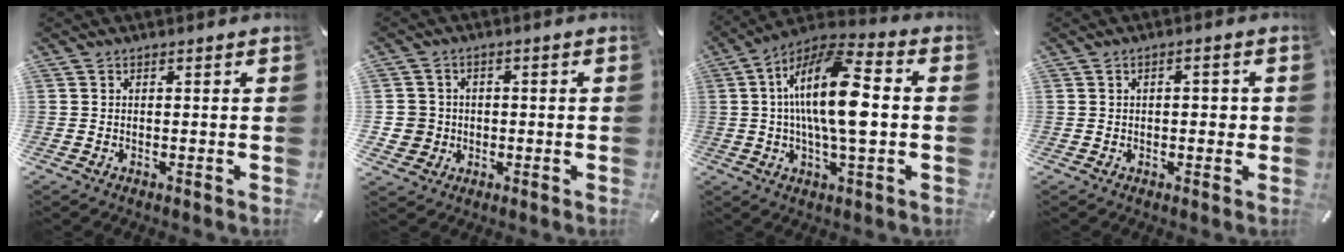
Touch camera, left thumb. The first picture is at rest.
{"total": 5.3, "force": [-0.8, 5.2, 0.5], "torque": [-0.015, 0.011, -0.013]}
{"total": 17.7, "force": [0.9, 6.3, 16.5], "torque": [-0.317, 0.001, 0.010]}
{"total": 2.9, "force": [-0.1, 1.5, 2.4], "torque": [-0.037, 0.005, -0.006]}